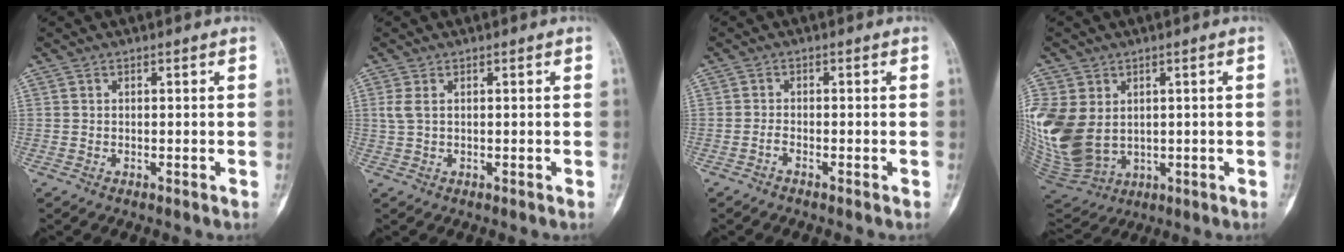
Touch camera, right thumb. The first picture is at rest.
{"total": 1.9, "force": [0.5, 0.8, 1.6], "torque": [-0.049, 0.008, 0.018]}
{"total": 0.8, "force": [-0.8, -0.1, 0.3], "torque": [-0.010, 0.004, -0.020]}
{"total": 17.2, "force": [1.8, 13.2, 11.0], "torque": [-0.255, -0.009, 0.066]}